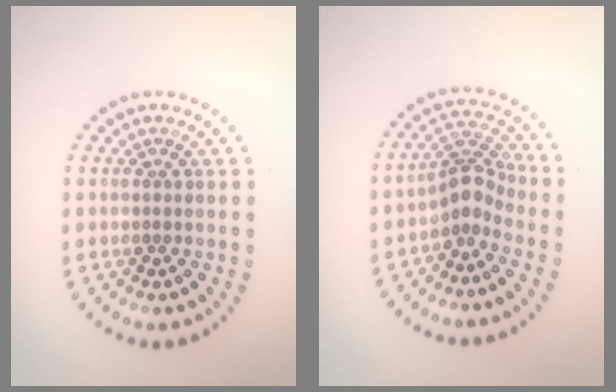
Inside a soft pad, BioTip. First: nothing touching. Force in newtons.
{"total": 2.8, "press": 2.1, "slide": 1.9}